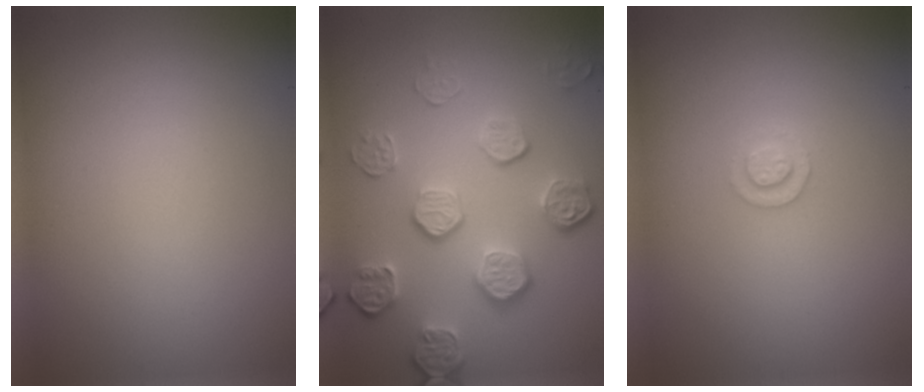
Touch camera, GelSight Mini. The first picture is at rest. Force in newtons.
{"total": 5.5, "press": 4.0, "slide": 3.8}
{"total": 1.3, "press": 1.2, "slide": 0.3}